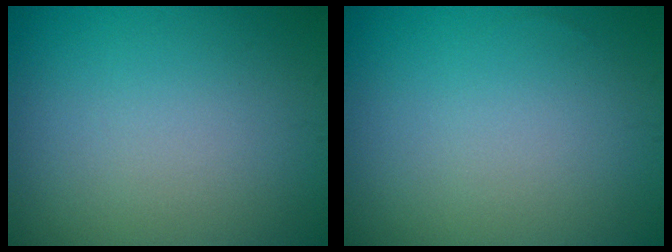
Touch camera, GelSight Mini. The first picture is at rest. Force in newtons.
{"total": 0.0}